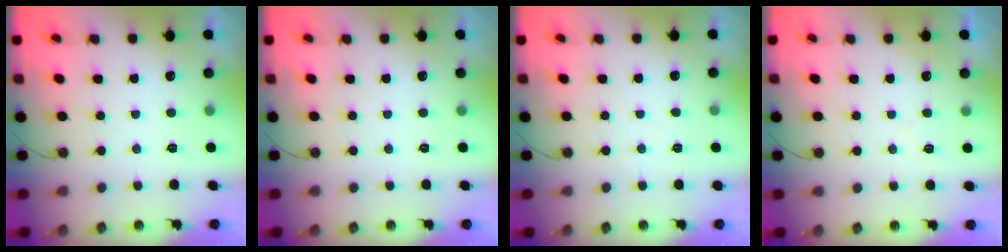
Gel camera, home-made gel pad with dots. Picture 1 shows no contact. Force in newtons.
{"total": 0.0}
{"total": 4.1, "press": 4.1, "slide": 0.8}
{"total": 4.8, "press": 4.7, "slide": 0.9}